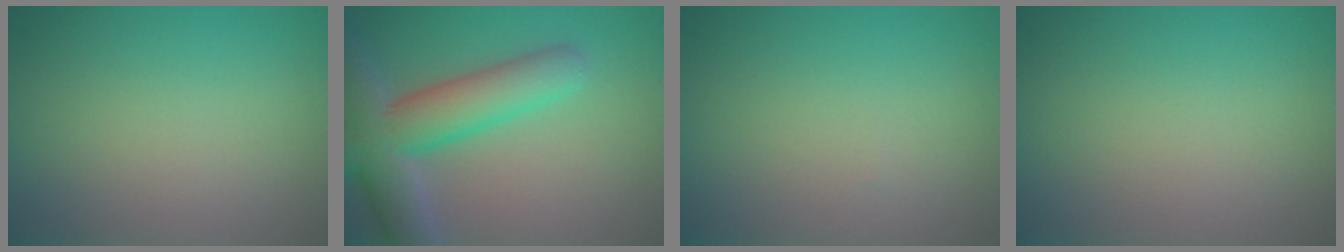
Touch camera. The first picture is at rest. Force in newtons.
{"total": 8.3, "press": 8.3, "slide": 0.5}
{"total": 0.0}
{"total": 0.0}